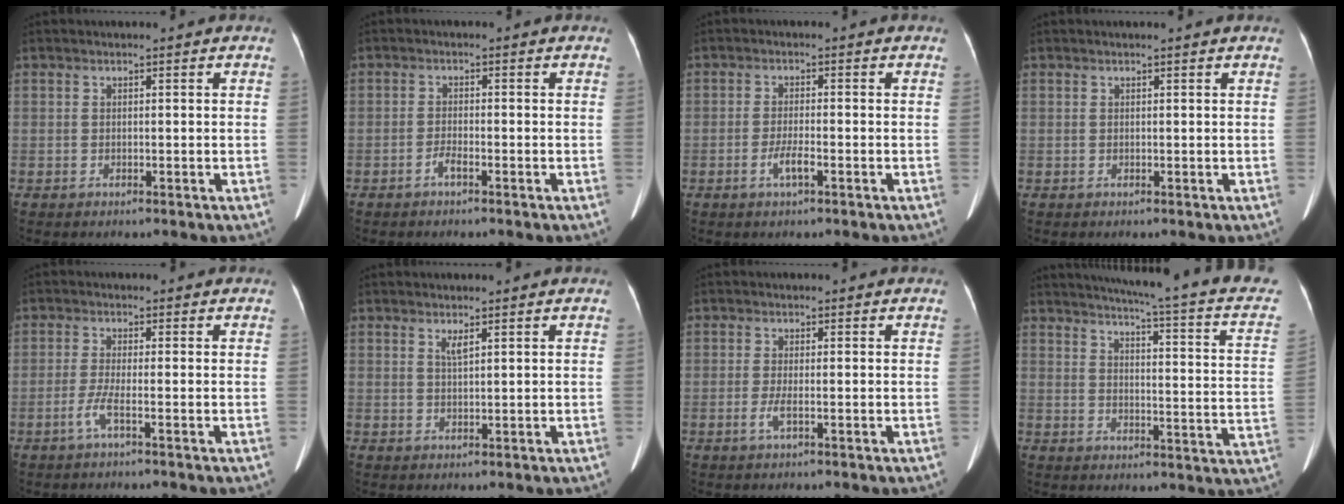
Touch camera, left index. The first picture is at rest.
{"total": 1.5, "force": [-1.2, 0.1, 0.9], "torque": [-0.023, -0.001, -0.023]}
{"total": 2.7, "force": [-1.4, 0.2, 2.3], "torque": [-0.051, -0.004, -0.028]}
{"total": 0.9, "force": [0.8, -0.1, 0.4], "torque": [-0.011, 0.006, 0.013]}
{"total": 2.3, "force": [-1.2, -0.5, 2.0], "torque": [-0.047, -0.005, -0.028]}
{"total": 1.4, "force": [0.9, 0.0, 1.1], "torque": [-0.025, -0.003, 0.019]}
{"total": 1.6, "force": [-0.6, 0.0, 1.5], "torque": [-0.034, -0.004, -0.011]}
{"total": 20.1, "force": [15.9, 1.0, 12.2], "torque": [-0.174, -0.042, 0.171]}